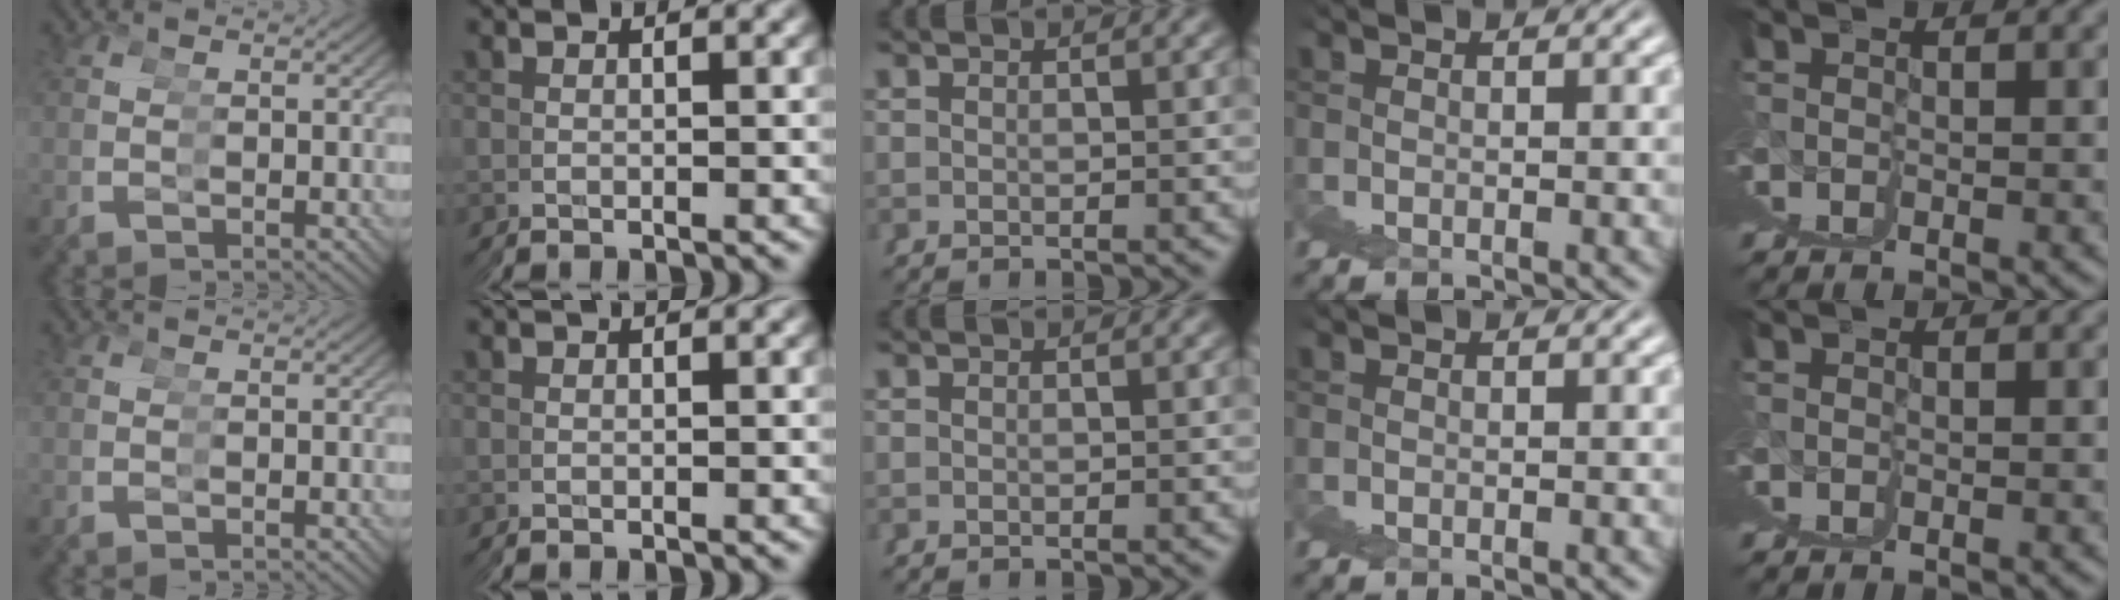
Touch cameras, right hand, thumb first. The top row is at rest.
{}